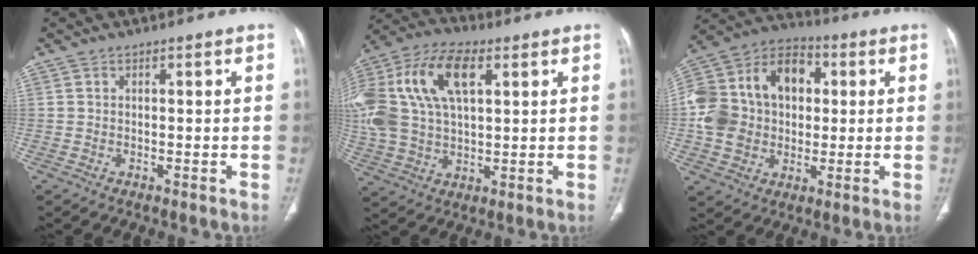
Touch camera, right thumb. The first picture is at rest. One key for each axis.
{"total": 25.3, "fx": 7.6, "fy": 14.5, "fz": 19.2, "tx": -0.449, "ty": 0.038, "tz": 0.141}
{"total": 19.6, "fx": 1.3, "fy": 15.2, "fz": 12.2, "tx": -0.211, "ty": 0.036, "tz": 0.022}